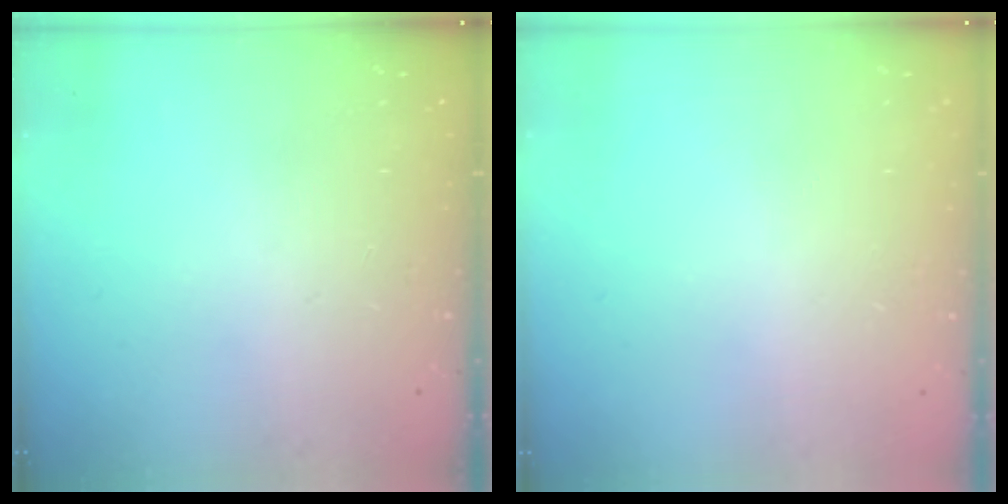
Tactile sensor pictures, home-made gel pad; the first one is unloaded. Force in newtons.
{"total": 0.6, "press": 0.5, "slide": 0.2}